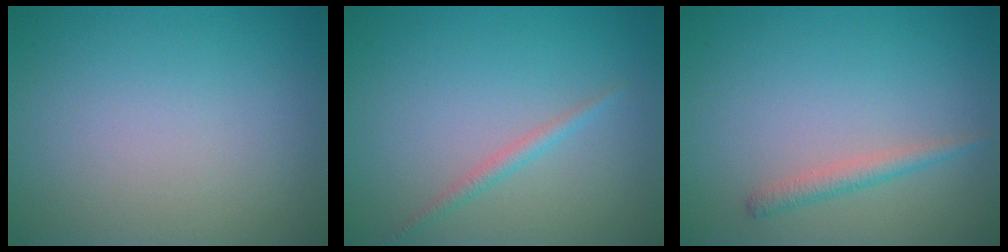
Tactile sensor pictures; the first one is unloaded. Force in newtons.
{"total": 1.2, "press": 1.2, "slide": 0.0}
{"total": 1.6, "press": 1.6, "slide": 0.1}